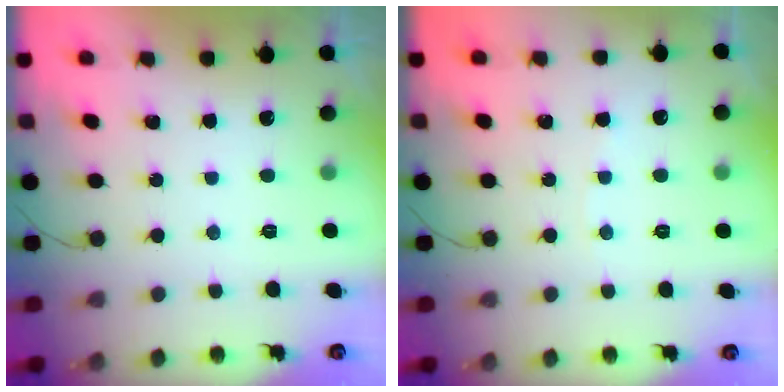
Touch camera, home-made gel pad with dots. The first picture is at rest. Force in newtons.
{"total": 2.6, "press": 2.6, "slide": 0.3}